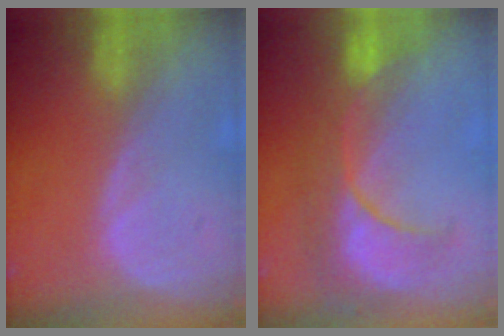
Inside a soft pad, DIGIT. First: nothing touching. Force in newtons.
{"total": 8.2, "press": 8.2, "slide": 0.8}